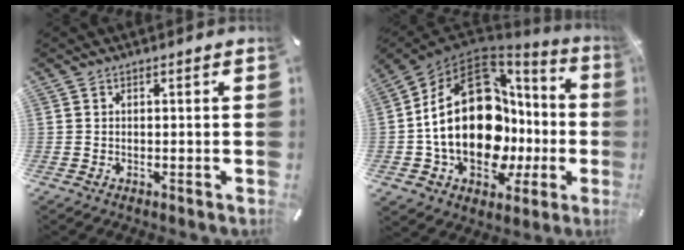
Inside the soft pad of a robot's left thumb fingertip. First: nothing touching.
{"total": 28.0, "force": [0.2, 18.5, 21.1], "torque": [-0.413, -0.009, 0.023]}